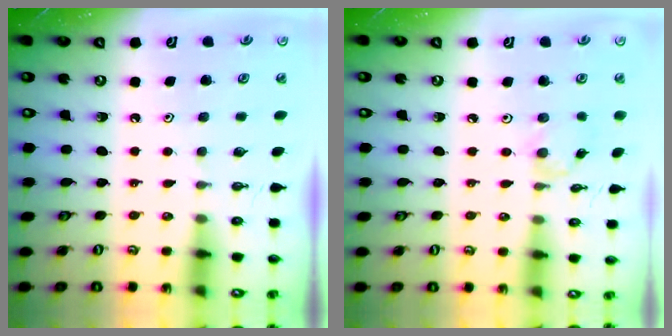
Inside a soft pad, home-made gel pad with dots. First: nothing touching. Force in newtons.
{"total": 2.1, "press": 2.1, "slide": 0.4}